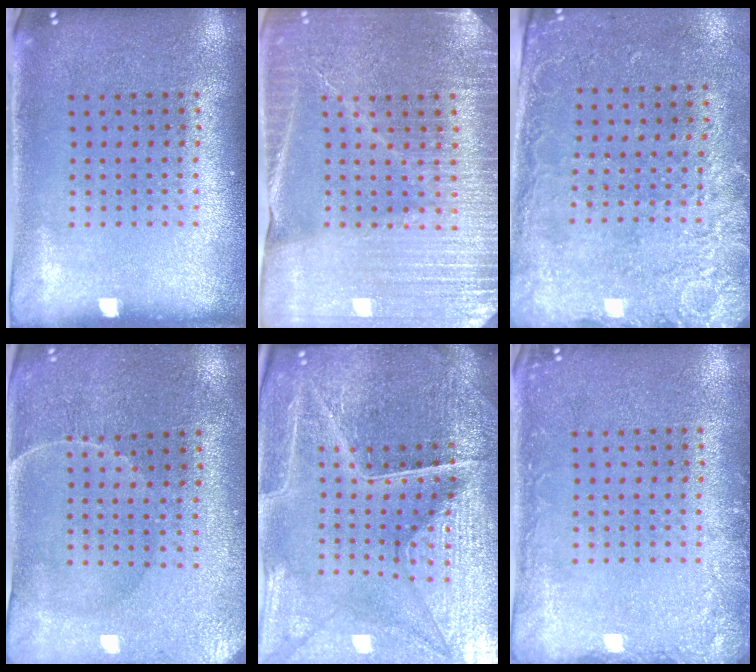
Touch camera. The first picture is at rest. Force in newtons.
{"total": 3.9, "press": 3.7, "slide": 1.2}
{"total": 2.5, "press": 2.0, "slide": 1.5}
{"total": 0.6, "press": 0.5, "slide": 0.4}
{"total": 5.2, "press": 4.9, "slide": 1.6}
{"total": 1.7, "press": 1.7, "slide": 0.3}